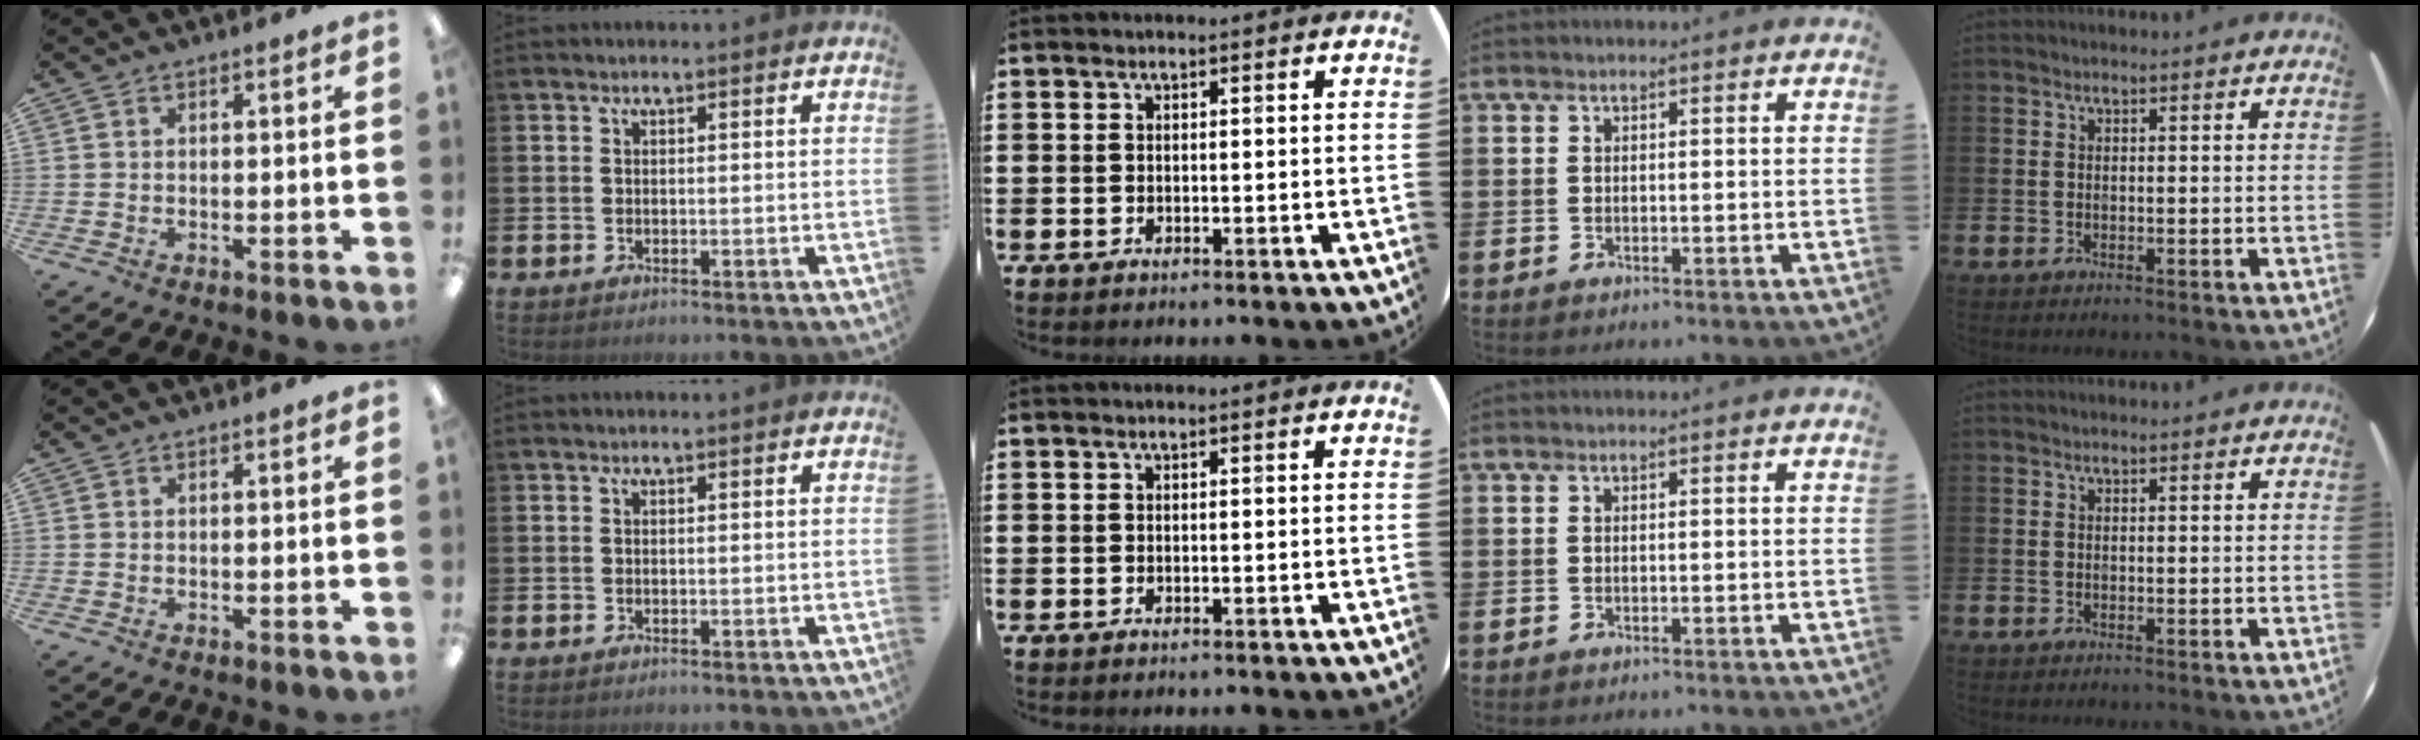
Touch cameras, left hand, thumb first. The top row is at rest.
{}